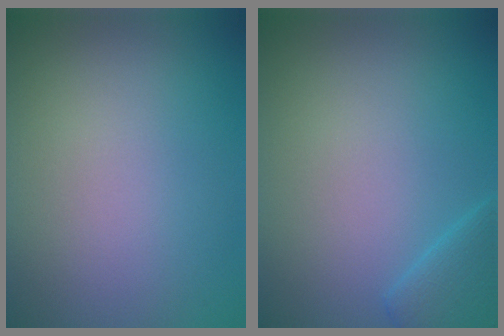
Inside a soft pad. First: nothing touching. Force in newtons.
{"total": 2.3, "press": 2.3, "slide": 0.2}